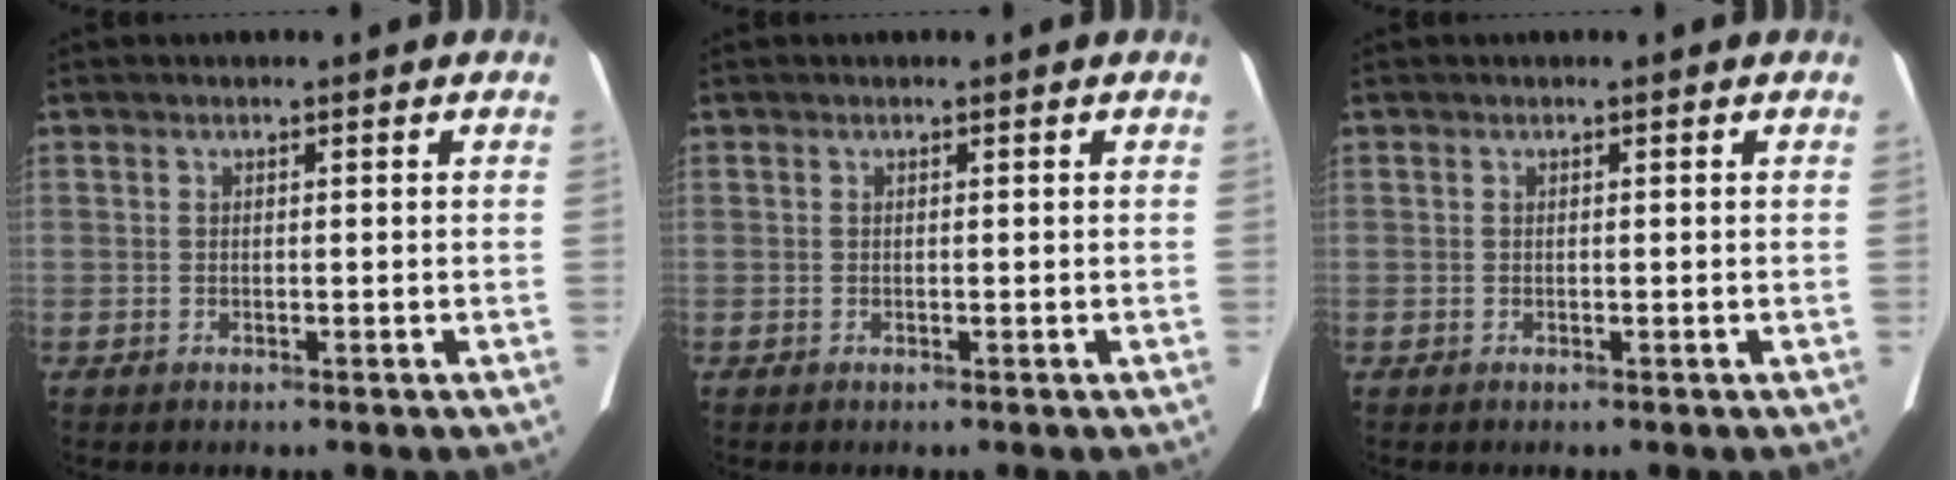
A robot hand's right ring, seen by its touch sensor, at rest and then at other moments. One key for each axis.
{"total": 0.0}
{"total": 0.0}